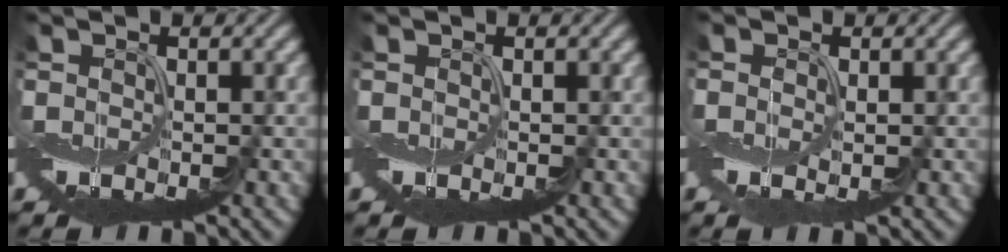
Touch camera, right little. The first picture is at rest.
{"total": 0.0}
{"total": 0.7, "force": [0.0, 0.4, 0.6], "torque": [-0.012, -0.002, 0.003]}